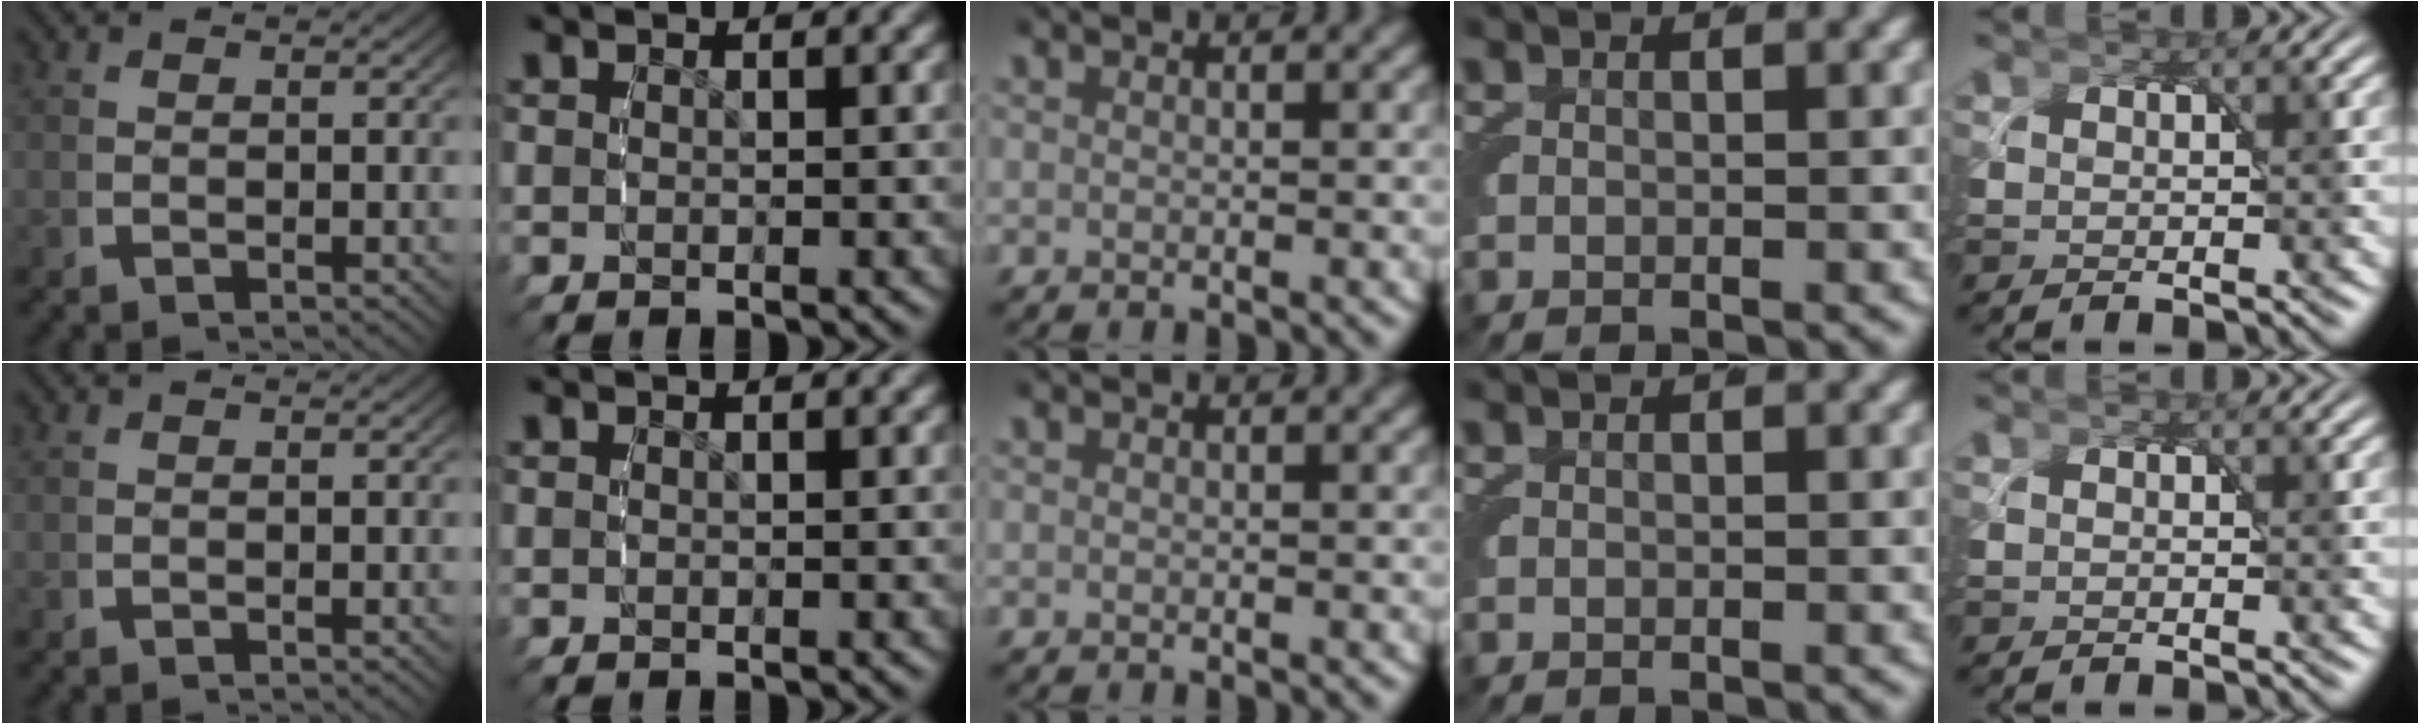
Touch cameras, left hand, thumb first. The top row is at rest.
{}